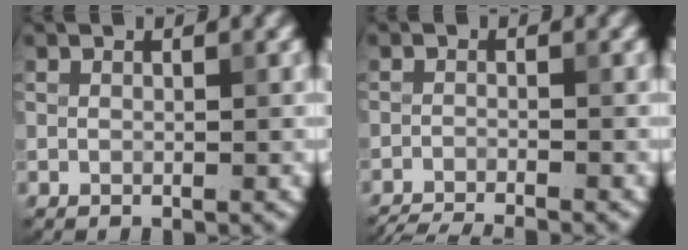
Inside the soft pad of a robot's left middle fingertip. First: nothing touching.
{"total": 5.3, "force": [-5.0, 0.7, 1.6], "torque": [-0.025, -0.021, -0.080]}